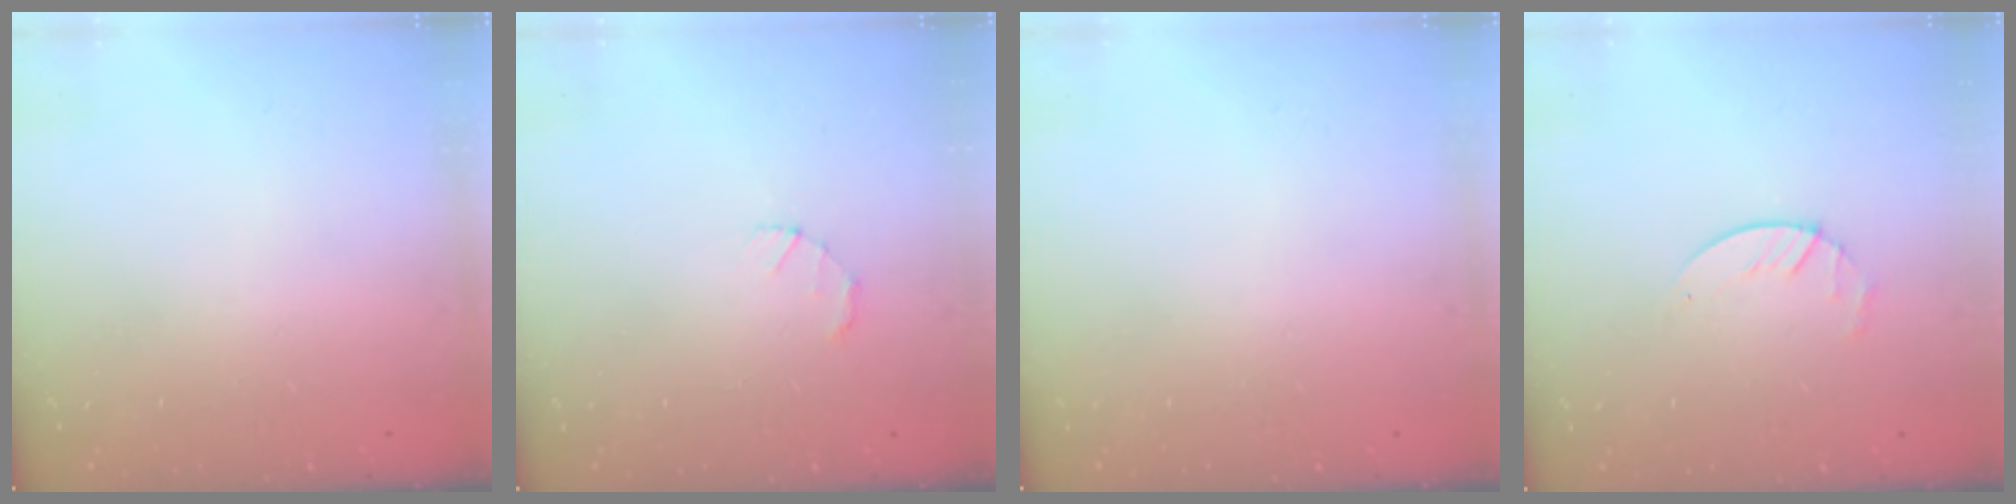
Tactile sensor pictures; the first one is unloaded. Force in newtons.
{"total": 1.4, "press": 1.3, "slide": 0.3}
{"total": 0.0}
{"total": 2.9, "press": 2.9, "slide": 0.4}